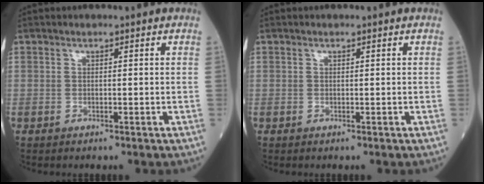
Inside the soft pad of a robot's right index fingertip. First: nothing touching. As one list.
[{"total": 0.0}]